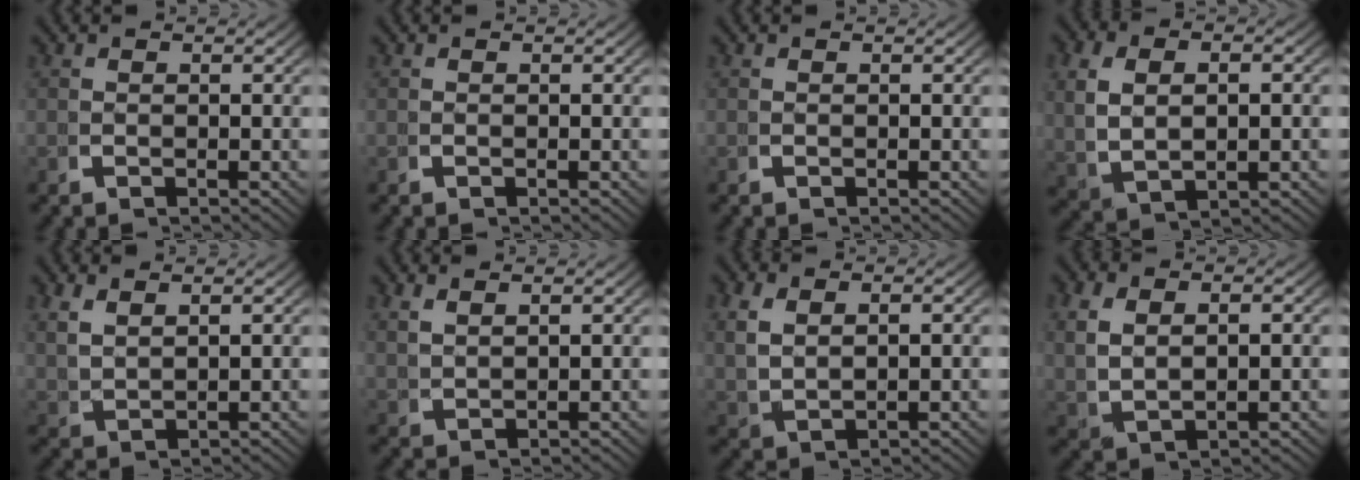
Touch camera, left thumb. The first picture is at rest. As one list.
[{"total": 0.0}, {"total": 0.0}, {"total": 5.3, "force": [0.7, 3.4, 4.0], "torque": [-0.096, -0.012, 0.030]}, {"total": 2.4, "force": [1.8, 1.0, 1.2], "torque": [-0.029, 0.002, 0.048]}, {"total": 1.8, "force": [1.6, 0.4, 0.7], "torque": [-0.016, 0.005, 0.043]}, {"total": 3.6, "force": [1.3, 2.2, 2.5], "torque": [-0.061, -0.005, 0.038]}, {"total": 4.5, "force": [1.0, 2.8, 3.3], "torque": [-0.079, -0.009, 0.035]}]